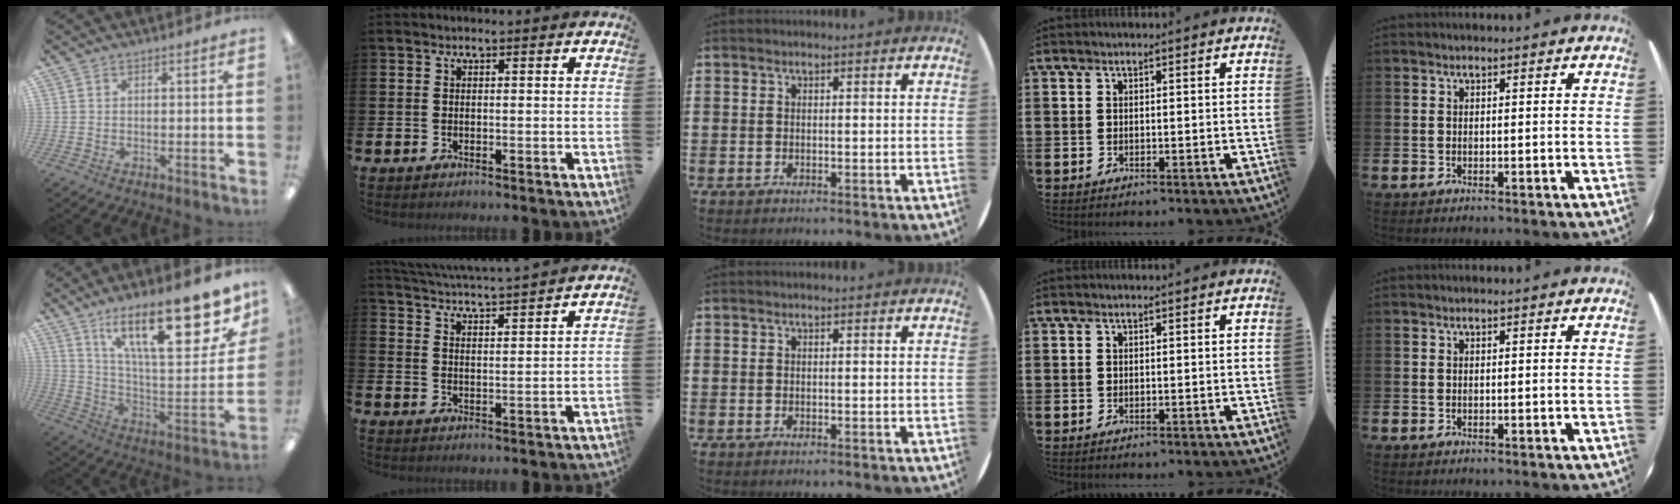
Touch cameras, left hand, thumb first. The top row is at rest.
{"thumb": {"total": 26.0, "force": [15.3, 8.1, 19.5], "torque": [-0.294, -0.093, 0.254]}, "index": {"total": 4.9, "force": [4.9, -0.5, 0.4], "torque": [-0.028, -0.034, 0.086]}}